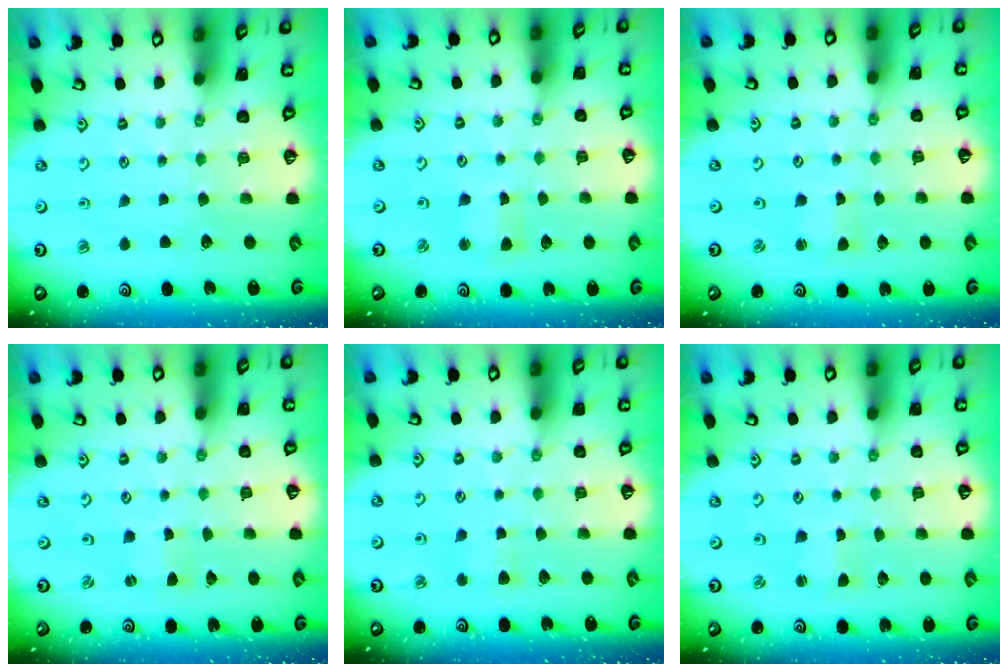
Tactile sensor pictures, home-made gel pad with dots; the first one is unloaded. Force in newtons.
{"total": 1.9, "press": 1.9, "slide": 0.2}
{"total": 1.7, "press": 1.7, "slide": 0.1}
{"total": 0.6, "press": 0.6, "slide": 0.1}
{"total": 3.9, "press": 3.9, "slide": 0.5}
{"total": 1.4, "press": 1.4, "slide": 0.0}